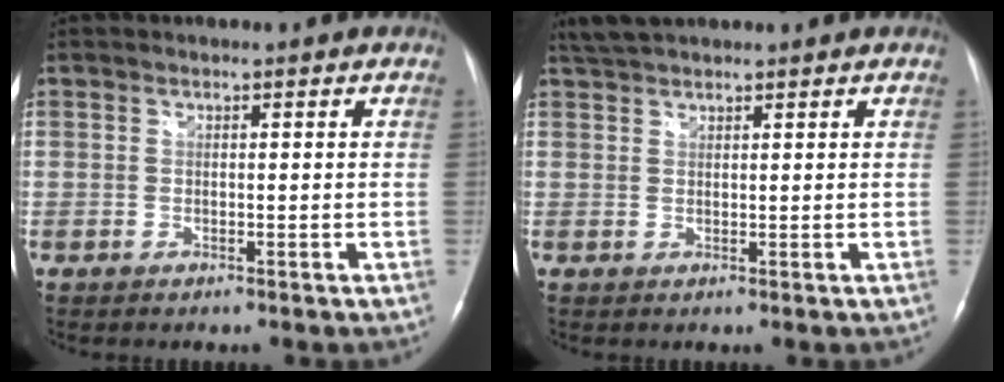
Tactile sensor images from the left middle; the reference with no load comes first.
{"total": 3.7, "force": [3.4, 0.7, 1.4], "torque": [-0.034, 0.021, 0.065]}